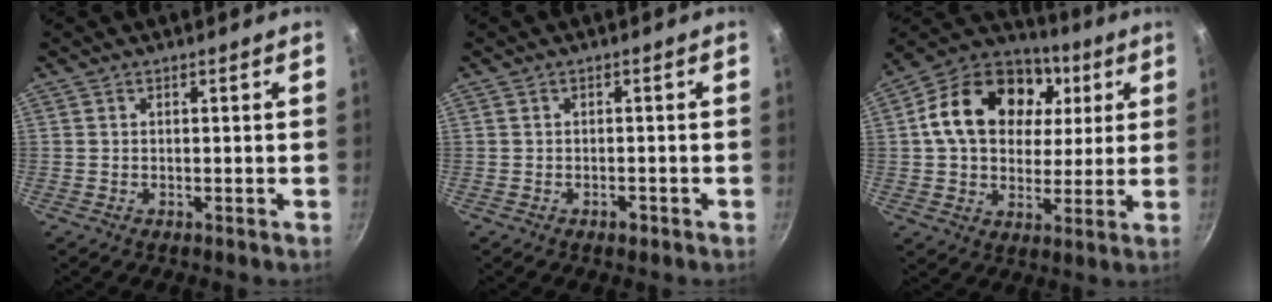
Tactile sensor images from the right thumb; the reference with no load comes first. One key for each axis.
{"total": 1.6, "fx": -0.9, "fy": 0.9, "fz": 1.0, "tx": -0.013, "ty": 0.011, "tz": -0.010}
{"total": 22.0, "fx": 5.6, "fy": 16.1, "fz": 13.9, "tx": -0.226, "ty": 0.016, "tz": 0.083}